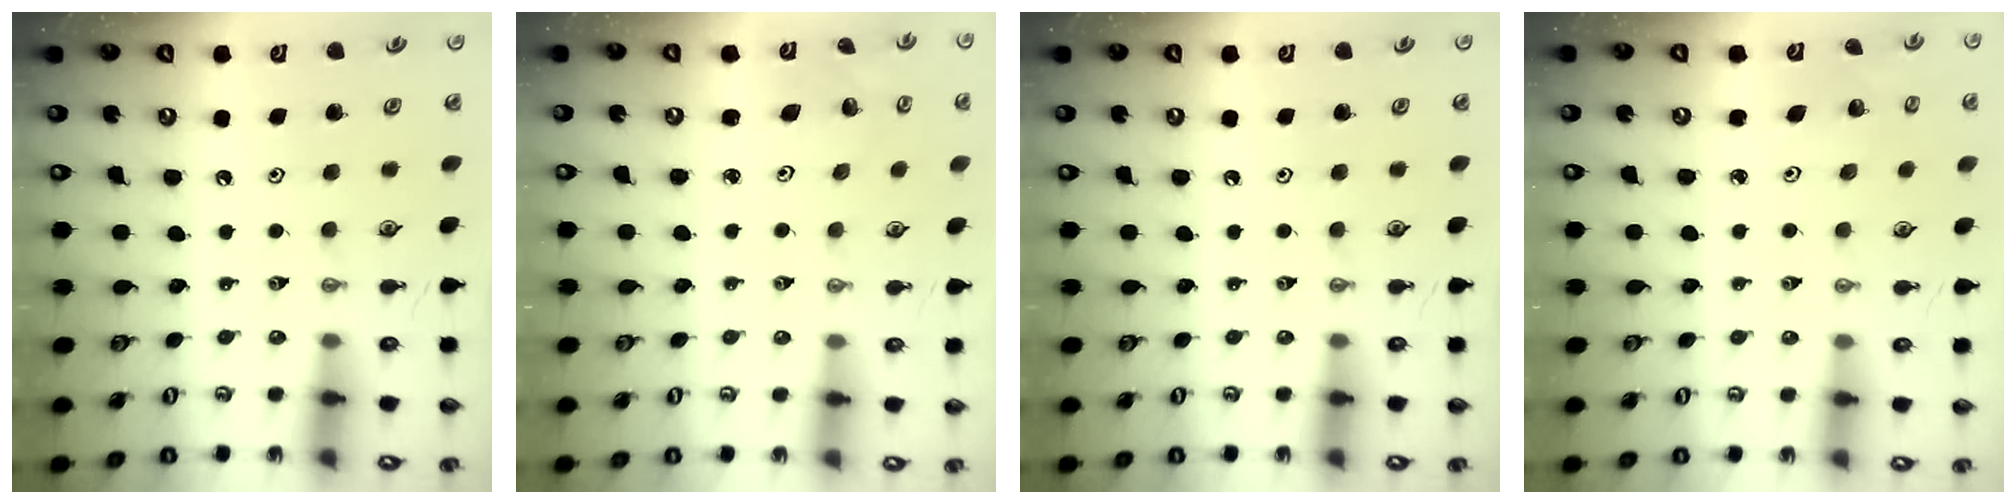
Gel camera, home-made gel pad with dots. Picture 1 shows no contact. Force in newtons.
{"total": 2.0, "press": 2.0, "slide": 0.1}
{"total": 0.0}
{"total": 1.9, "press": 1.9, "slide": 0.1}